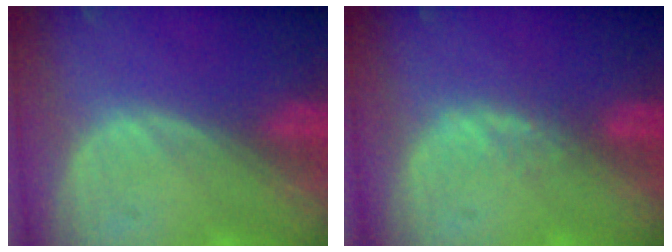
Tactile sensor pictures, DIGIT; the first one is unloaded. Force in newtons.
{"total": 1.4, "press": 1.4, "slide": 0.3}